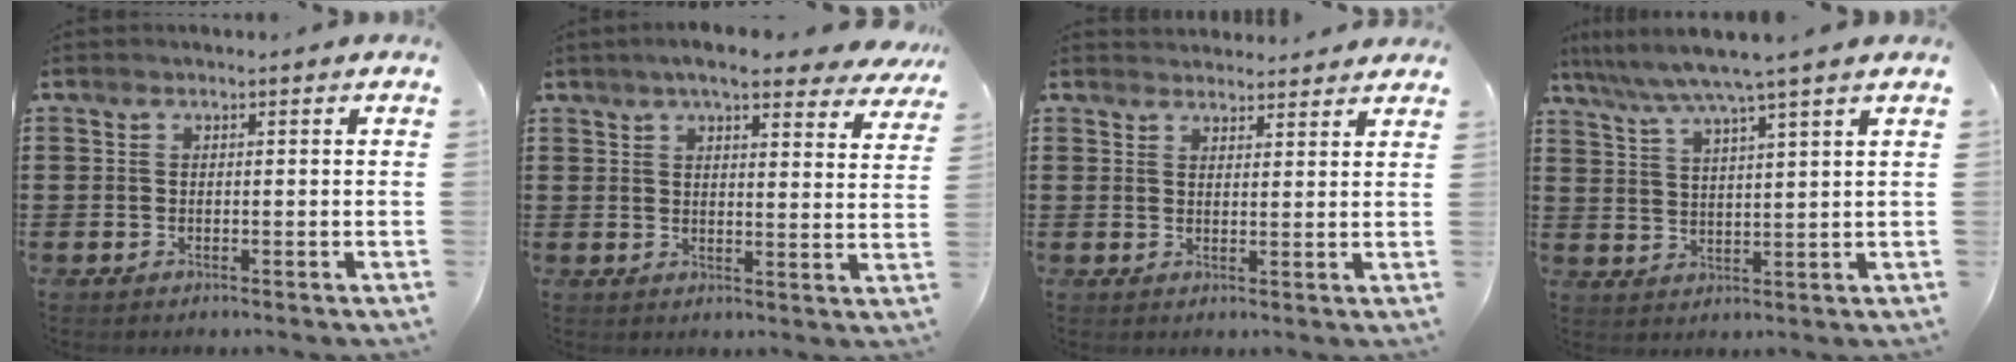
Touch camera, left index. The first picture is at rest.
{"total": 6.7, "force": [5.7, 0.9, 3.4], "torque": [-0.077, -0.012, 0.101]}
{"total": 2.4, "force": [2.4, 0.3, -0.2], "torque": [-0.003, -0.006, 0.046]}
{"total": 5.8, "force": [4.8, -1.0, 3.1], "torque": [-0.076, -0.023, 0.080]}